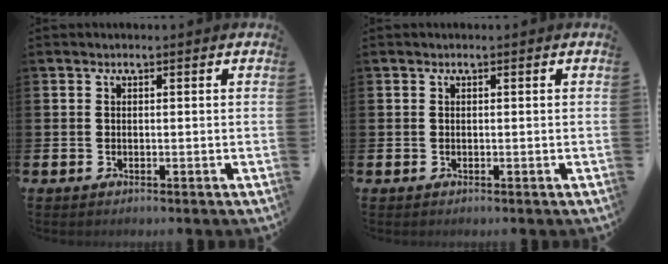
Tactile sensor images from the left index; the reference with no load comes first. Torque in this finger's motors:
{"motor_torque": [0.11, 0.00, 0.05, 0.00]}